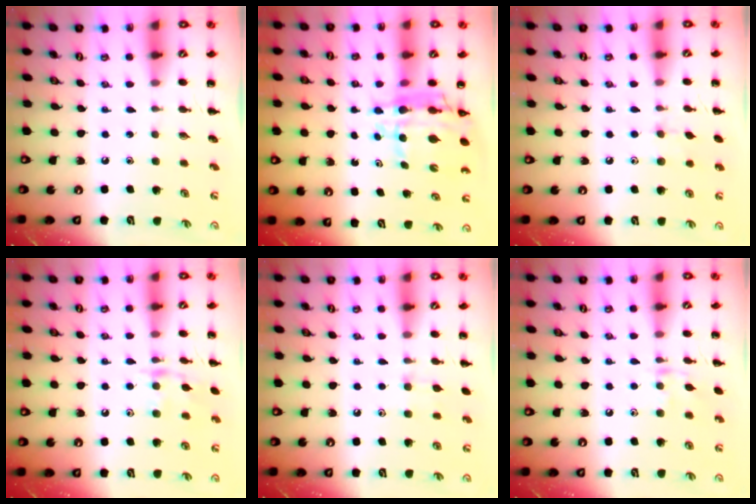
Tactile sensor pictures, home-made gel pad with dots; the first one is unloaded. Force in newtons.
{"total": 9.0, "press": 8.5, "slide": 3.2}
{"total": 5.4, "press": 5.3, "slide": 1.3}
{"total": 10.3, "press": 10.2, "slide": 0.7}
{"total": 6.2, "press": 5.8, "slide": 2.2}
{"total": 7.8, "press": 7.6, "slide": 1.3}